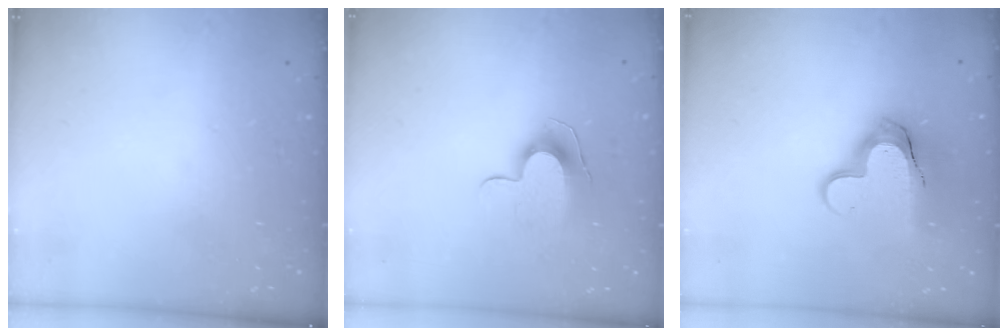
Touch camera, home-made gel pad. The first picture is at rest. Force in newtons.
{"total": 9.4, "press": 9.4, "slide": 0.6}
{"total": 14.0, "press": 13.9, "slide": 0.7}